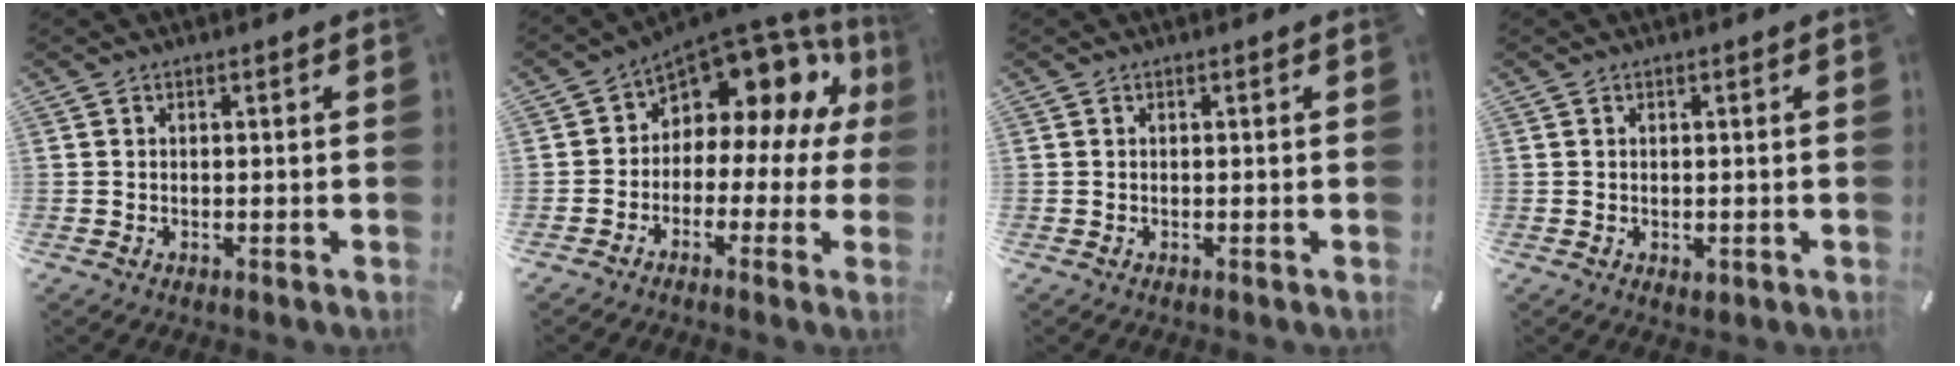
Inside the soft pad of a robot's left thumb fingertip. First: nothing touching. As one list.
[{"total": 11.8, "force": [6.0, 7.4, 6.8], "torque": [-0.108, -0.058, 0.101]}, {"total": 0.0}, {"total": 1.2, "force": [-0.2, 1.0, 0.7], "torque": [-0.011, 0.003, -0.003]}]